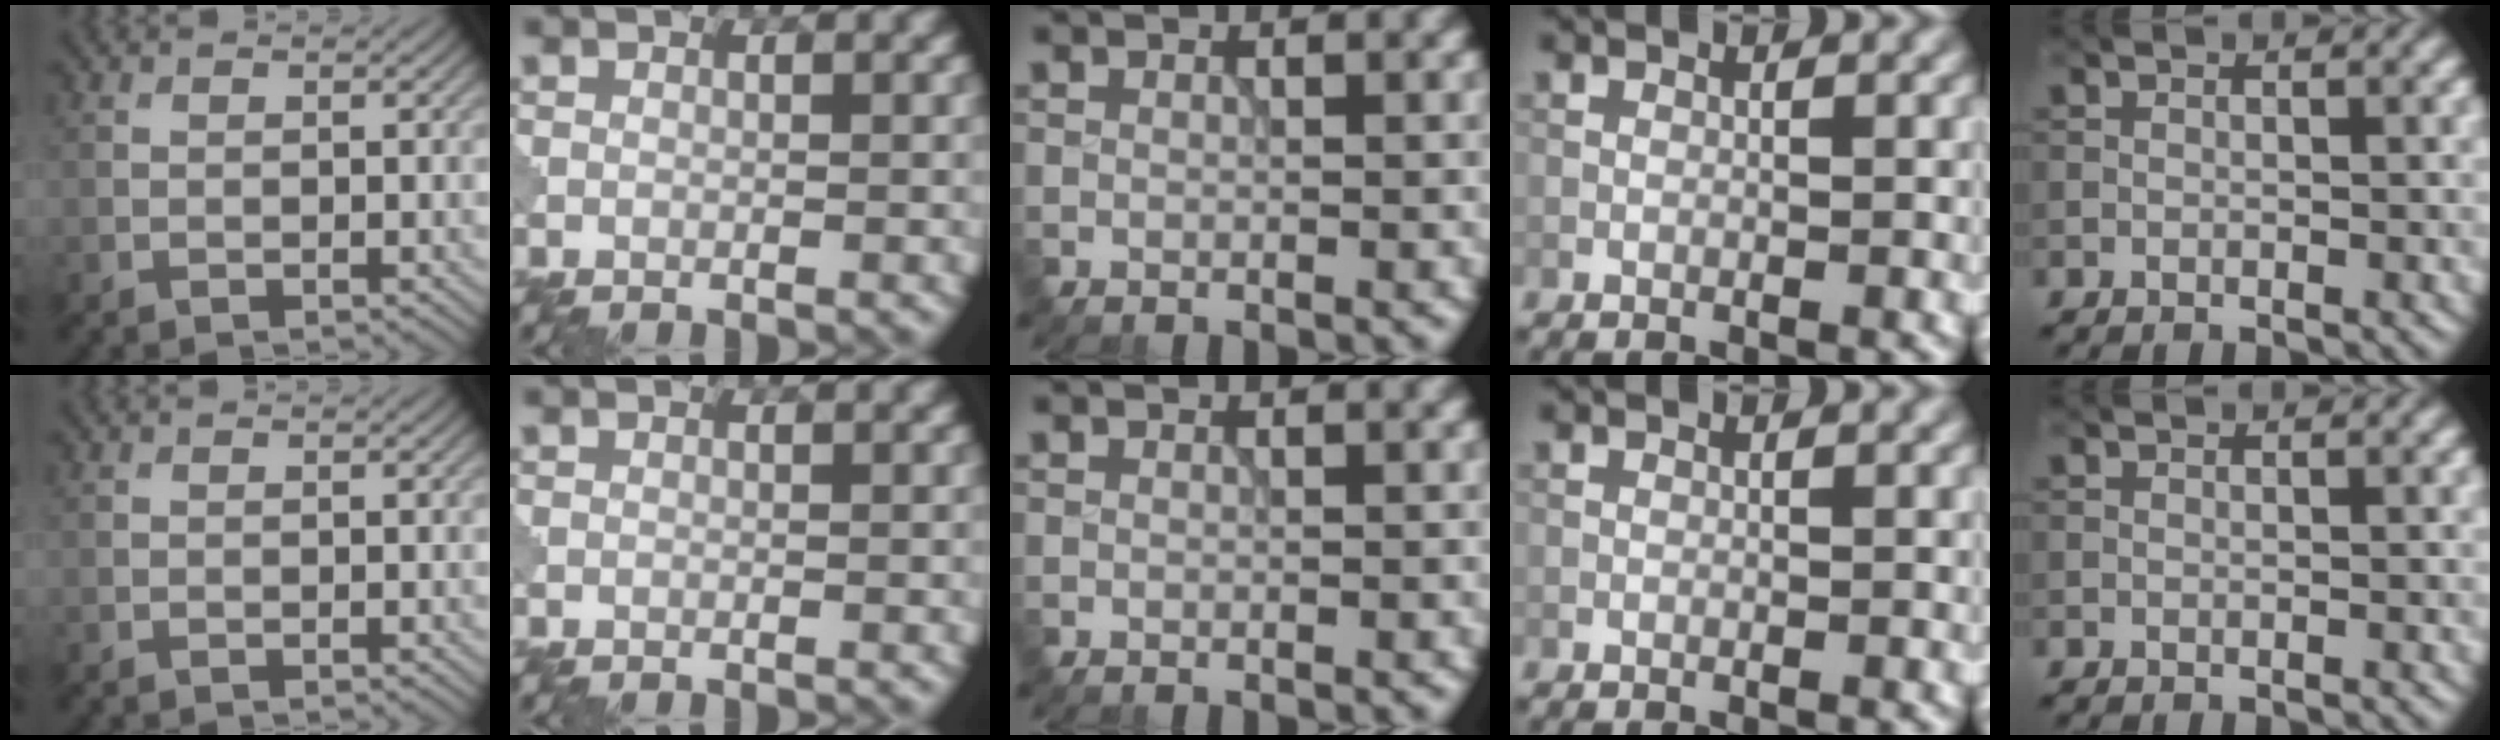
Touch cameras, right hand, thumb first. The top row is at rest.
{}